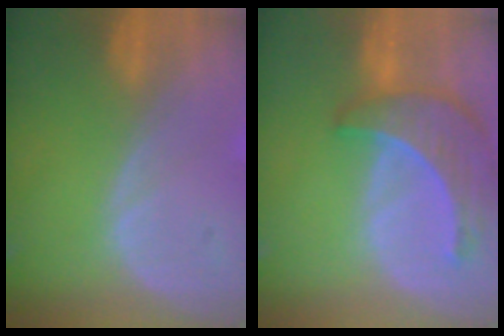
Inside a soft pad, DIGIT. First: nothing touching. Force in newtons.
{"total": 8.4, "press": 7.8, "slide": 3.3}